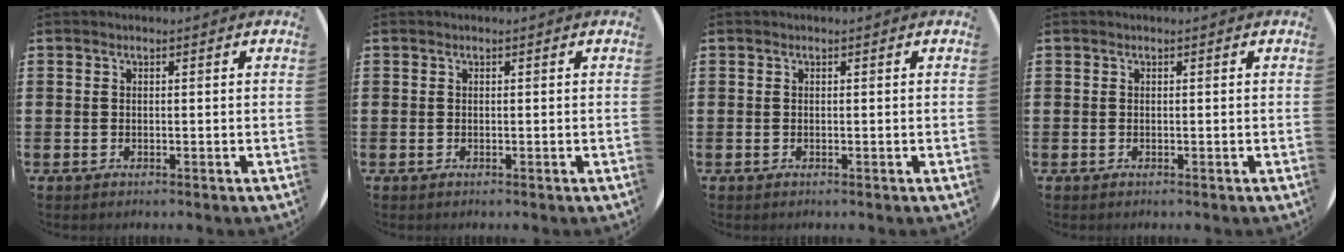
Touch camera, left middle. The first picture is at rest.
{"total": 0.0}
{"total": 0.0}
{"total": 0.0}